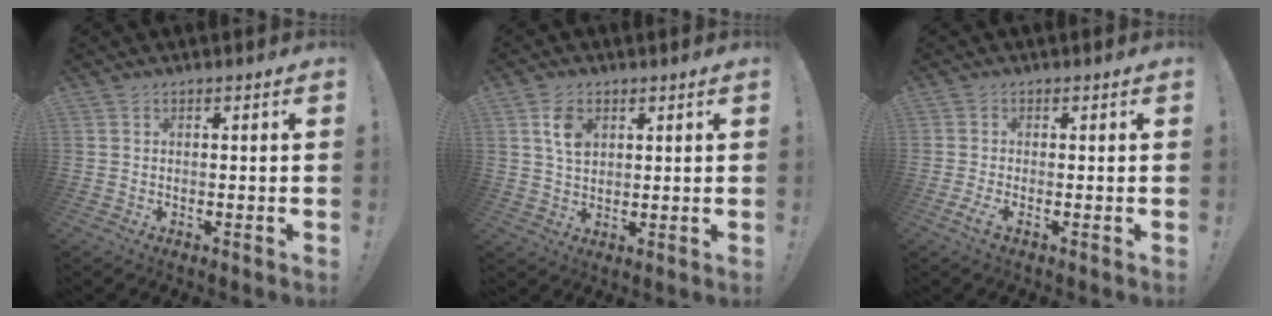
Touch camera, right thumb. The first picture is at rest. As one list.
[{"total": 6.5, "force": [2.5, 4.4, 4.1], "torque": [-0.064, -0.002, 0.047]}, {"total": 2.6, "force": [-0.5, 0.9, 2.4], "torque": [-0.039, -0.010, -0.009]}]